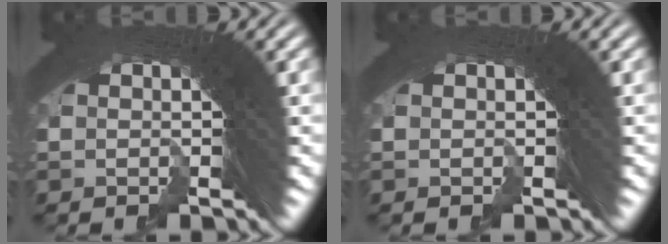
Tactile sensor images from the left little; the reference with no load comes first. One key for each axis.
{"total": 0.0}